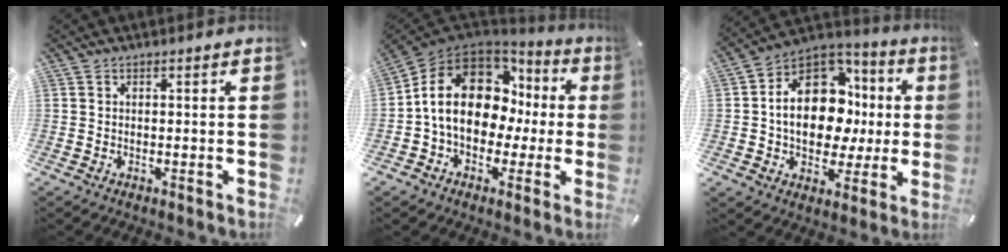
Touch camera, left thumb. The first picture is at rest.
{"total": 16.2, "force": [1.7, 12.5, 10.2], "torque": [-0.192, -0.005, 0.034]}
{"total": 18.4, "force": [0.4, 13.5, 12.4], "torque": [-0.212, -0.004, 0.008]}